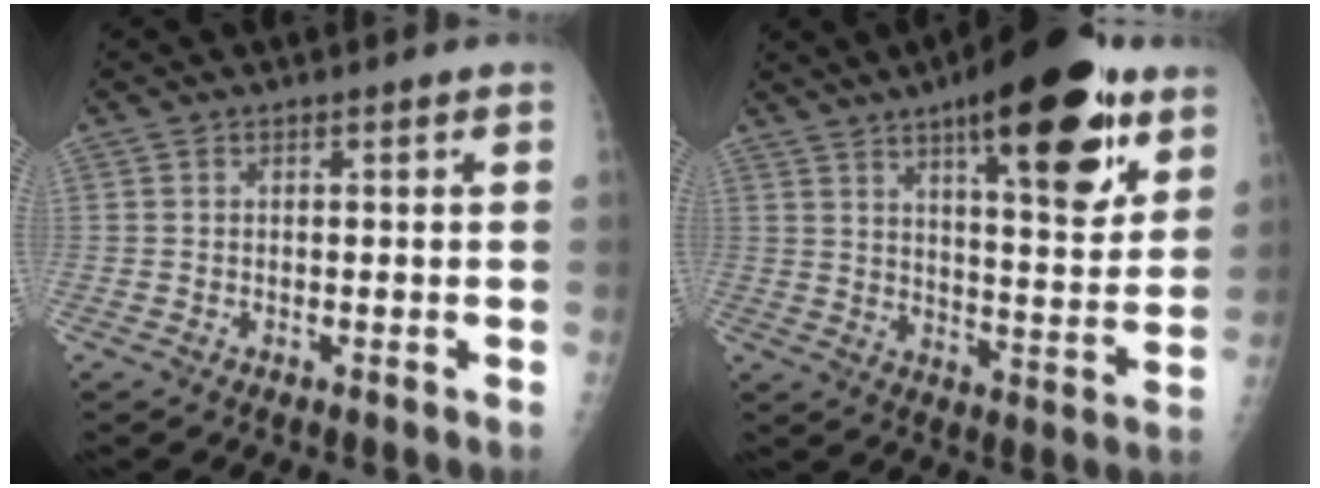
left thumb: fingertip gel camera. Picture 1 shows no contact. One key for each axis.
{"total": 22.2, "fx": 12.2, "fy": 7.0, "fz": 17.2, "tx": -0.222, "ty": -0.049, "tz": 0.180}